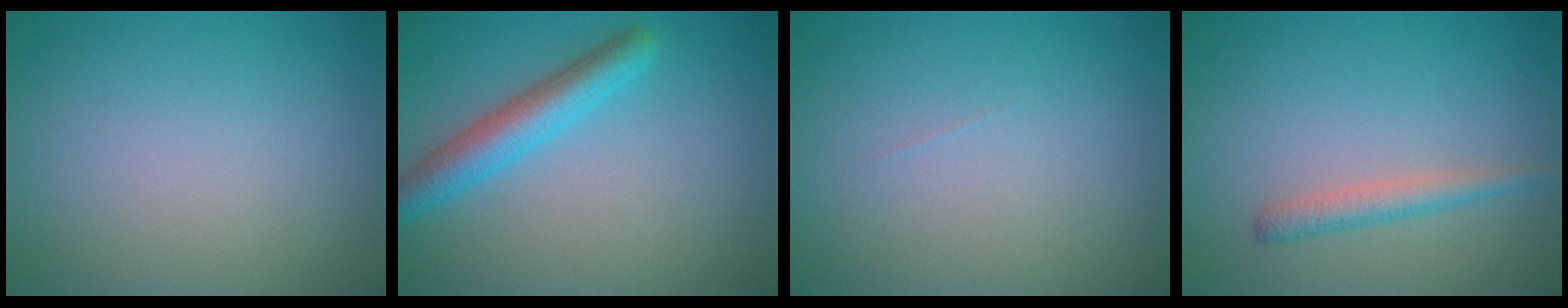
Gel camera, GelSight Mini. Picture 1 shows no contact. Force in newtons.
{"total": 4.1, "press": 4.1, "slide": 0.1}
{"total": 0.0}
{"total": 1.9, "press": 1.9, "slide": 0.0}